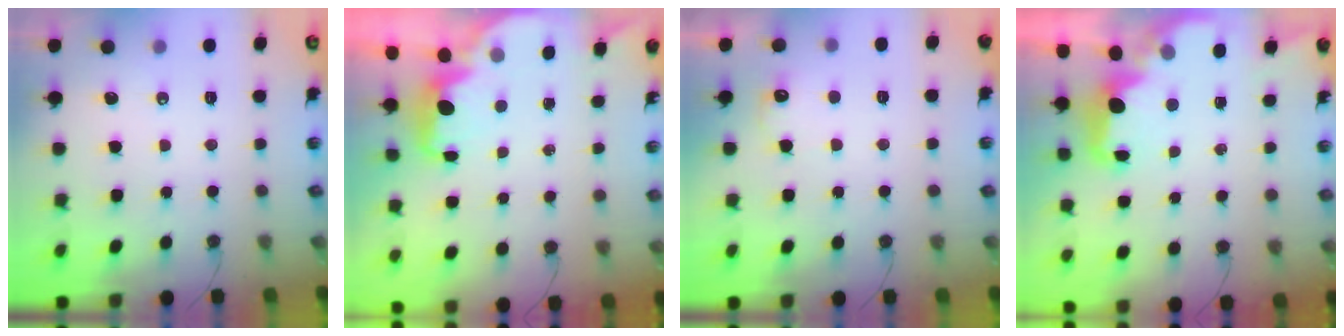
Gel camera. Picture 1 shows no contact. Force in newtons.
{"total": 1.7, "press": 1.5, "slide": 0.7}
{"total": 6.0, "press": 5.9, "slide": 1.3}
{"total": 2.4, "press": 2.3, "slide": 0.8}